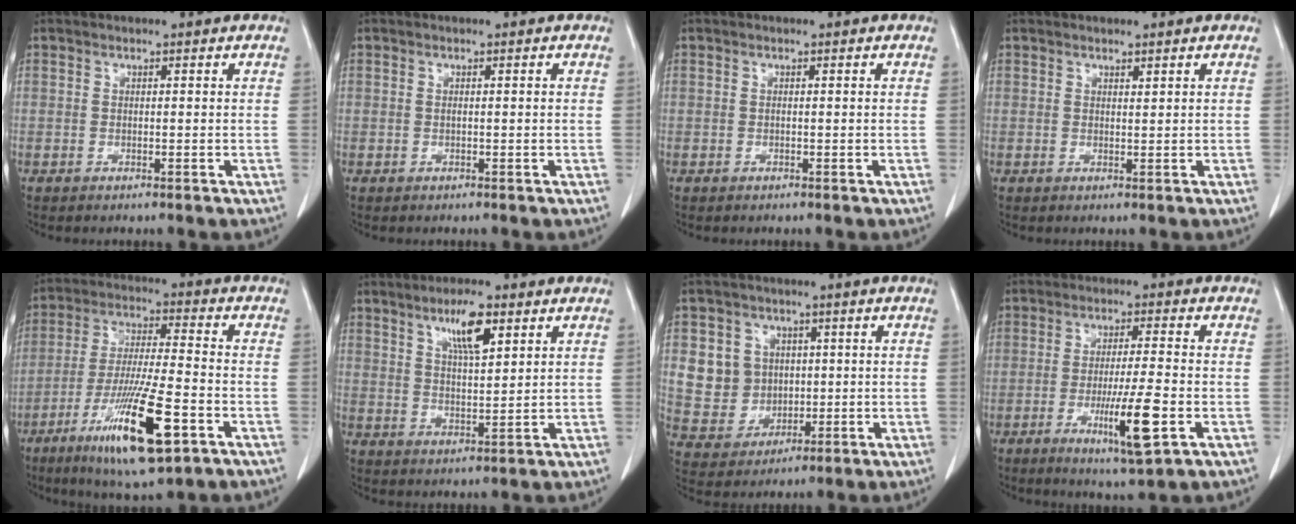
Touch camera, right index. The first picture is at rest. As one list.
[{"total": 0.7, "force": [0.0, 0.1, 0.6], "torque": [-0.016, 0.000, 0.003]}, {"total": 0.0}, {"total": 0.6, "force": [0.5, 0.1, 0.2], "torque": [-0.007, -0.006, 0.008]}, {"total": 15.7, "force": [-7.3, 1.8, 13.7], "torque": [-0.262, -0.032, -0.125]}, {"total": 6.8, "force": [3.8, 1.4, 5.5], "torque": [-0.100, 0.000, 0.067]}, {"total": 7.8, "force": [1.6, 7.3, 2.2], "torque": [-0.052, 0.017, 0.040]}, {"total": 9.3, "force": [-3.1, 0.1, 8.7], "torque": [-0.149, -0.023, -0.052]}]